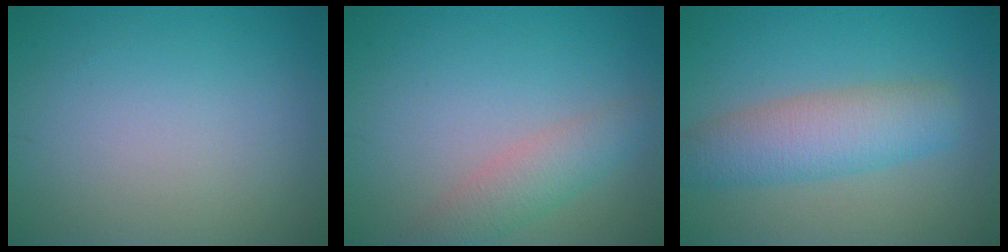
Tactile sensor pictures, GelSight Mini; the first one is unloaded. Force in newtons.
{"total": 3.0, "press": 3.0, "slide": 0.1}
{"total": 5.5, "press": 5.5, "slide": 0.1}